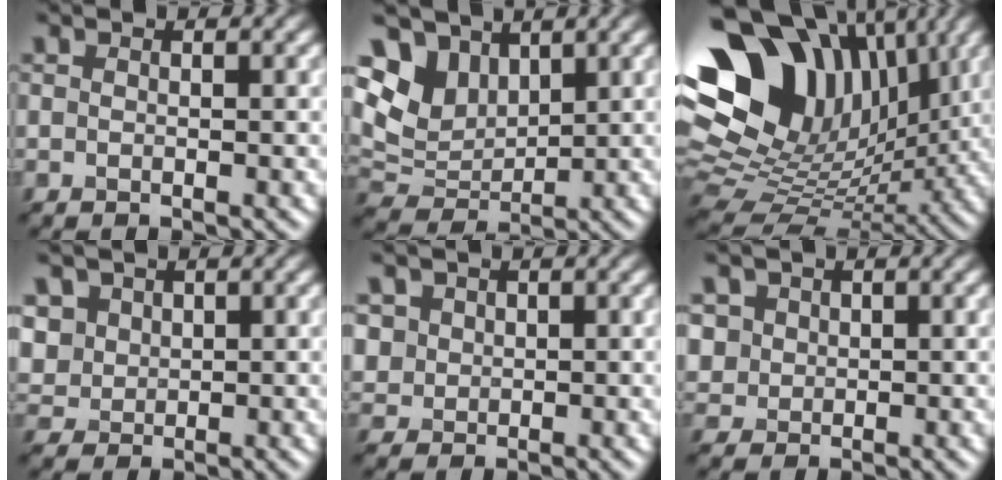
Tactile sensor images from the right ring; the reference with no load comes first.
{"total": 4.6, "force": [3.5, 2.7, 1.3], "torque": [-0.042, 0.009, 0.075]}
{"total": 15.5, "force": [5.7, 11.0, 9.3], "torque": [-0.210, 0.018, 0.131]}
{"total": 2.6, "force": [1.7, 2.0, 0.0], "torque": [-0.033, 0.009, 0.060]}
{"total": 1.6, "force": [1.0, 1.1, -0.6], "torque": [-0.007, 0.006, 0.046]}
{"total": 1.9, "force": [1.2, 1.4, -0.4], "torque": [-0.014, 0.008, 0.049]}